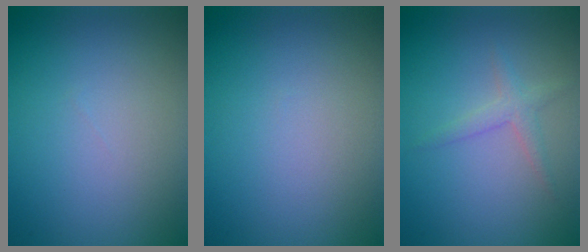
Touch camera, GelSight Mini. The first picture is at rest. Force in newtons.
{"total": 0.0}
{"total": 1.6, "press": 1.6, "slide": 0.0}